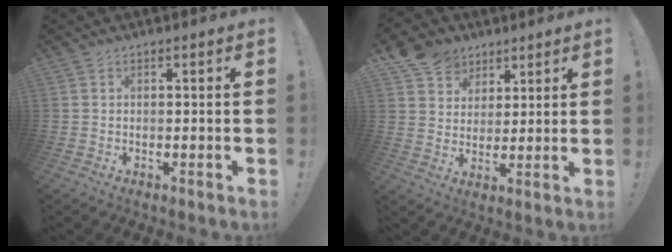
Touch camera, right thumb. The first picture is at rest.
{"total": 10.0, "force": [6.0, 7.7, 2.2], "torque": [-0.026, -0.039, 0.119]}